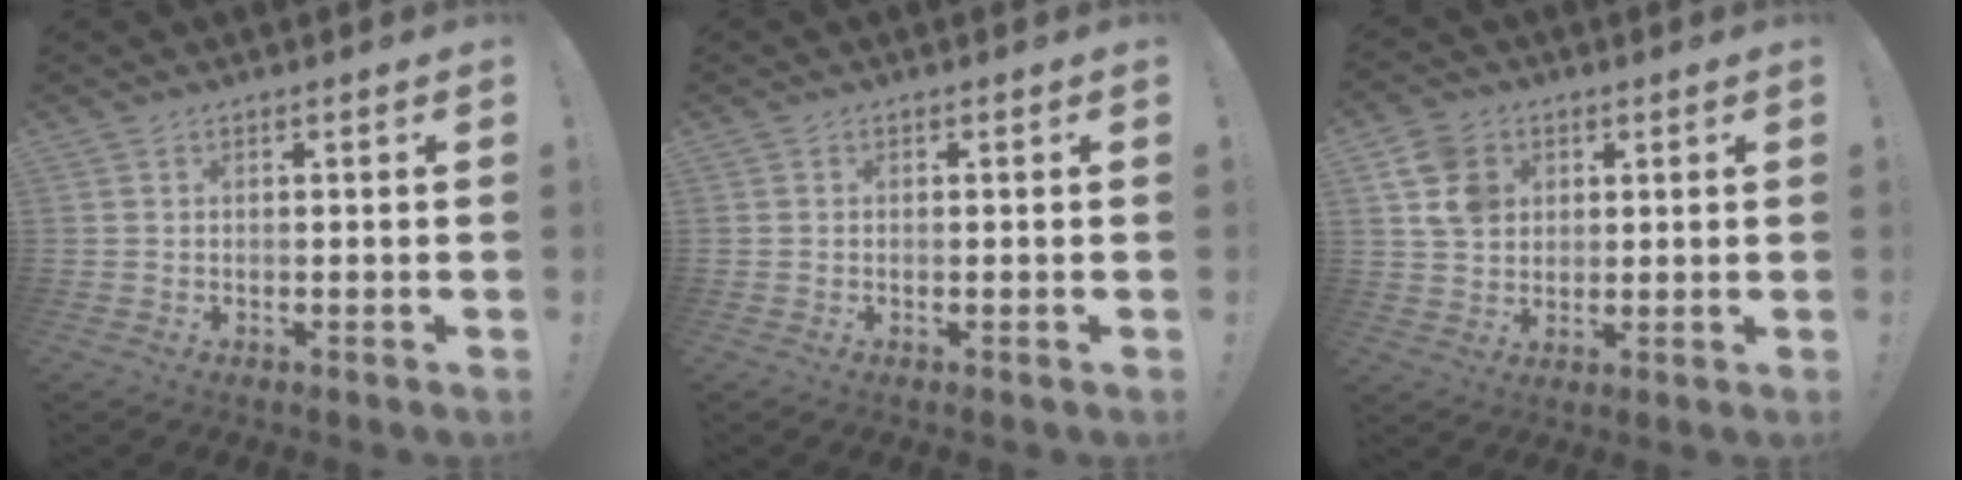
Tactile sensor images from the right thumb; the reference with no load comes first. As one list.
[{"total": 0.0}, {"total": 10.3, "force": [3.7, 8.3, 4.8], "torque": [-0.089, -0.003, 0.078]}]